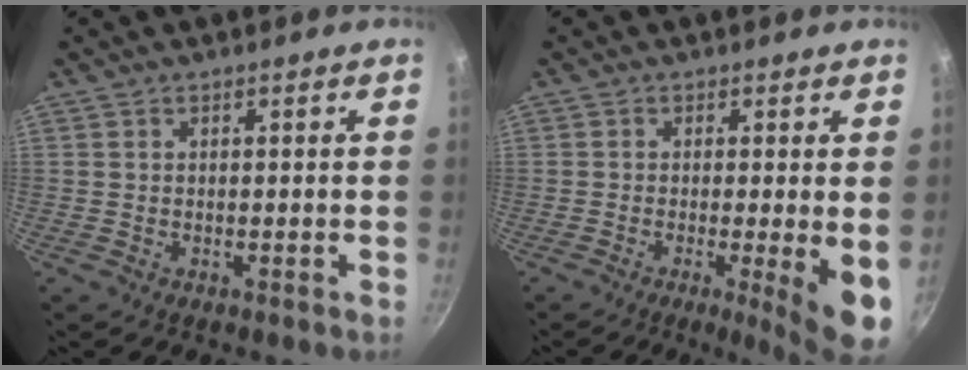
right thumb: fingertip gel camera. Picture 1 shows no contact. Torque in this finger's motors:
{"motor_torque": [-0.07, 0.80, 0.07, -0.08, 0.16]}